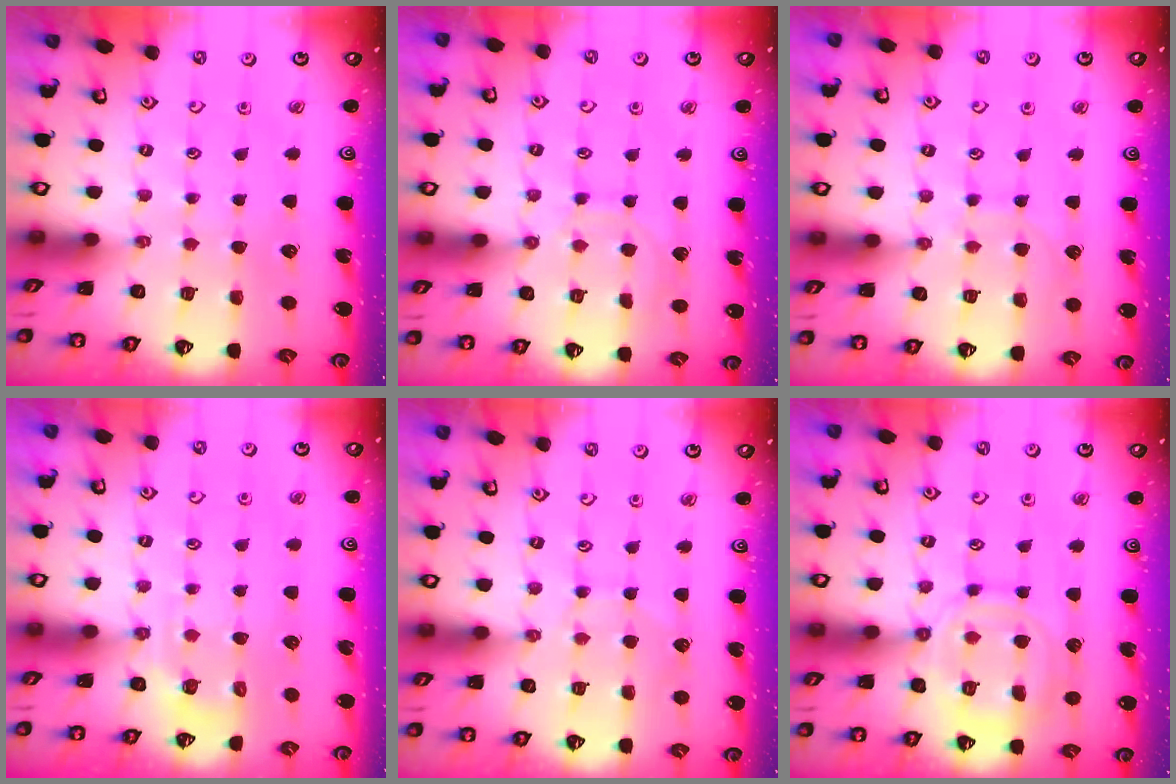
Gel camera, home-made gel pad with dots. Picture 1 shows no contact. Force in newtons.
{"total": 8.2, "press": 8.2, "slide": 0.7}
{"total": 7.1, "press": 7.1, "slide": 0.5}
{"total": 2.9, "press": 2.6, "slide": 1.2}
{"total": 5.5, "press": 5.5, "slide": 0.5}
{"total": 11.8, "press": 11.8, "slide": 1.1}